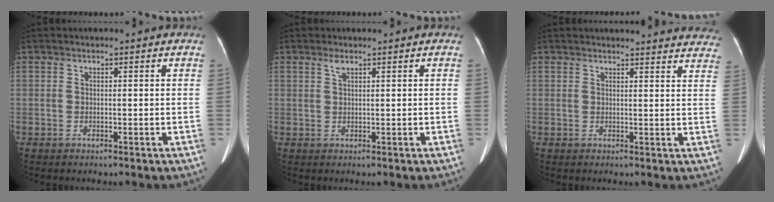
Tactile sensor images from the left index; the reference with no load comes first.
{"total": 1.0, "force": [0.7, 0.3, 0.7], "torque": [-0.016, 0.008, 0.018]}
{"total": 18.8, "force": [18.1, 3.4, 3.7], "torque": [-0.027, -0.047, 0.184]}